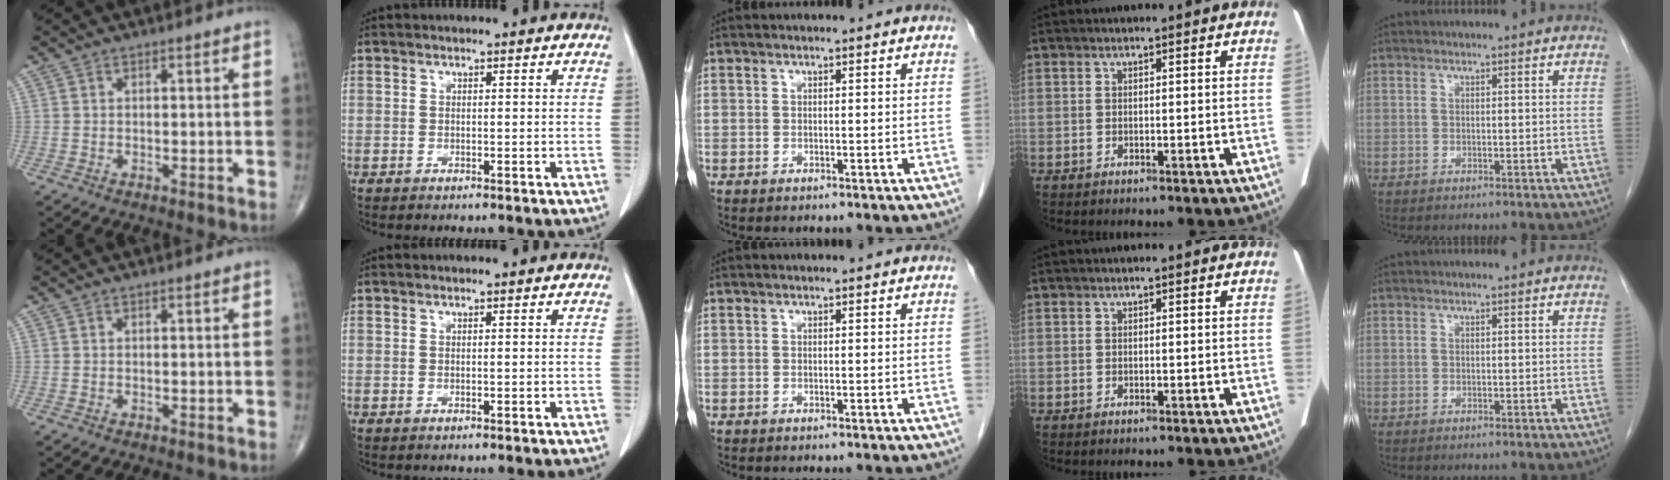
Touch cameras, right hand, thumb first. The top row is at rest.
{}